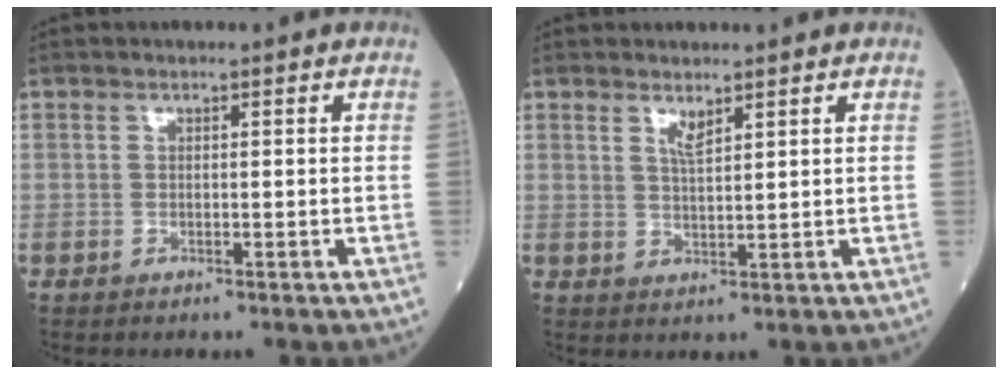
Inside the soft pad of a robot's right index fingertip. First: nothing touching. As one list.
[{"total": 2.2, "force": [1.5, 0.2, 1.5], "torque": [-0.033, -0.007, 0.032]}]